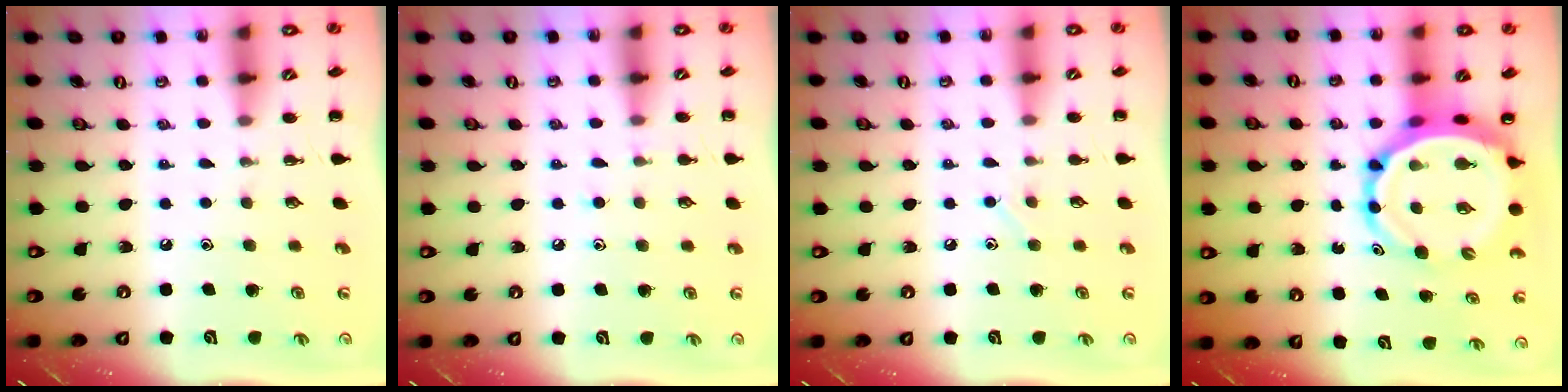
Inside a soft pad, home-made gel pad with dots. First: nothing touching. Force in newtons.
{"total": 4.5, "press": 4.1, "slide": 1.6}
{"total": 5.4, "press": 5.2, "slide": 1.5}
{"total": 10.5, "press": 10.1, "slide": 3.1}